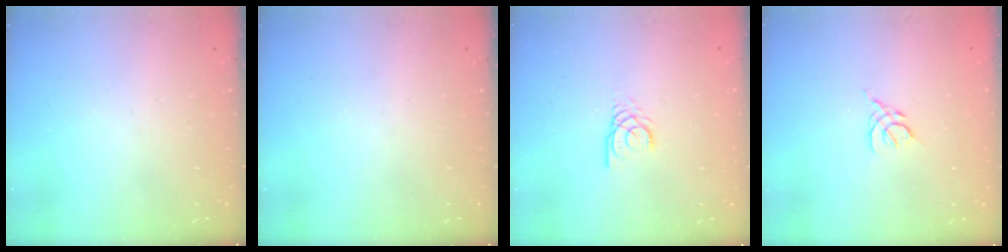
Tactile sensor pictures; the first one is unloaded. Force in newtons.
{"total": 0.0}
{"total": 2.9, "press": 2.9, "slide": 0.2}
{"total": 2.8, "press": 2.8, "slide": 0.7}